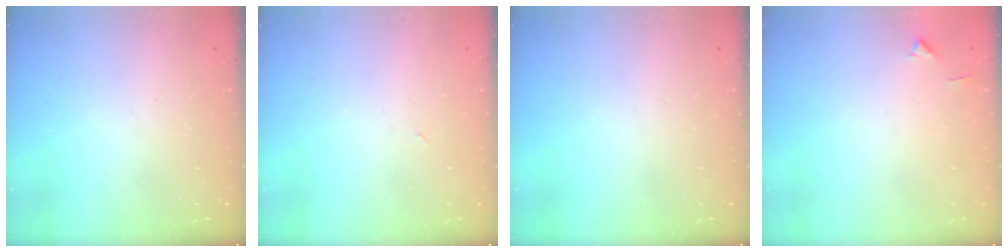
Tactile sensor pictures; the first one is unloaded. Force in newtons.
{"total": 2.4, "press": 2.3, "slide": 0.8}
{"total": 0.0}
{"total": 4.0, "press": 3.9, "slide": 0.5}